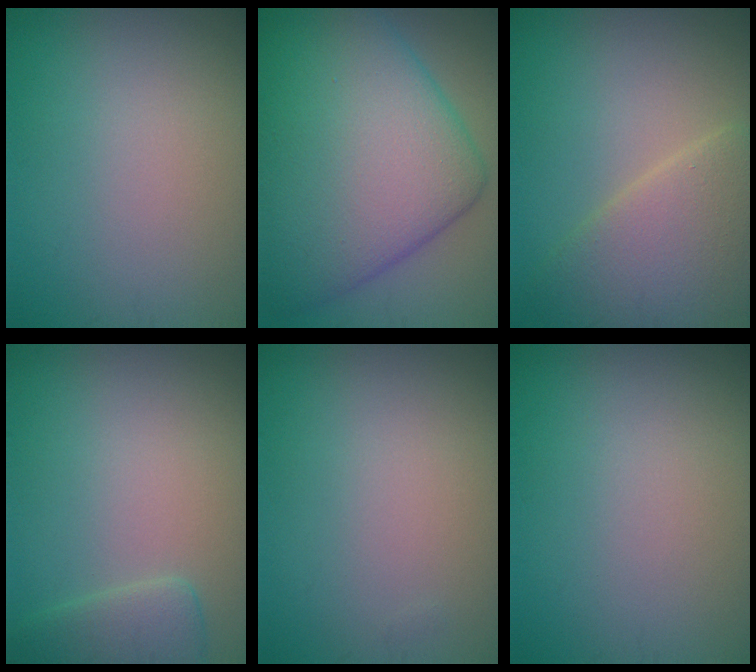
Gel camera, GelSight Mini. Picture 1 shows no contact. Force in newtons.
{"total": 14.0, "press": 14.0, "slide": 0.3}
{"total": 5.7, "press": 5.7, "slide": 0.2}
{"total": 2.6, "press": 2.6, "slide": 0.2}
{"total": 0.0}
{"total": 0.0}